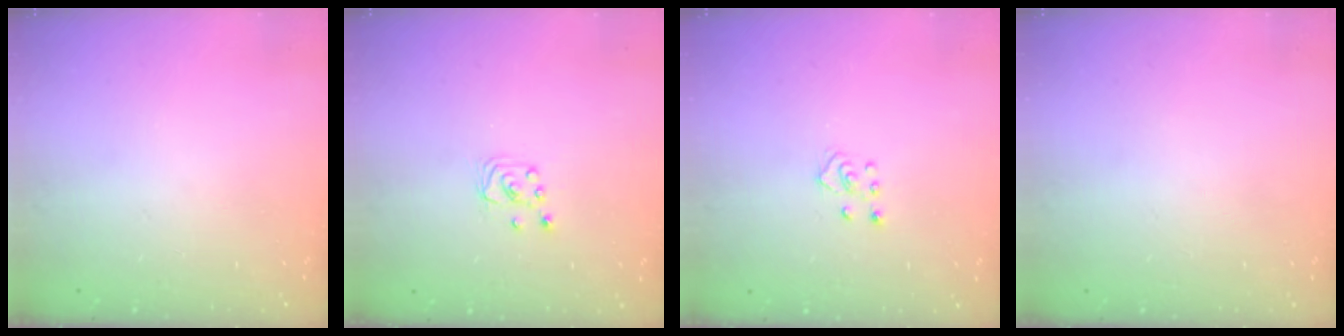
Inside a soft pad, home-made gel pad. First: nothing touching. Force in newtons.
{"total": 3.2, "press": 3.2, "slide": 0.2}
{"total": 3.1, "press": 3.1, "slide": 0.4}
{"total": 0.0}